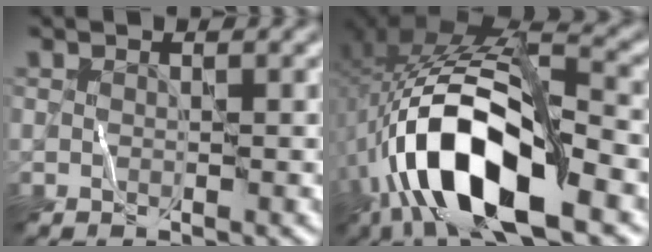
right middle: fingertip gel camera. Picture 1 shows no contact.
{"total": 12.5, "force": [-4.6, 4.9, 10.6], "torque": [-0.211, 0.010, -0.086]}